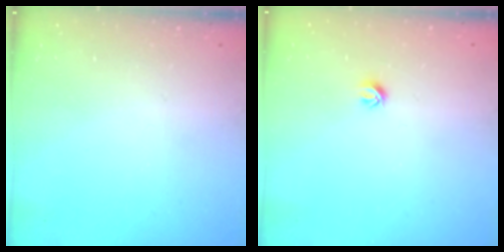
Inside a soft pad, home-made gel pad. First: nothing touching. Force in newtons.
{"total": 4.9, "press": 4.8, "slide": 0.9}